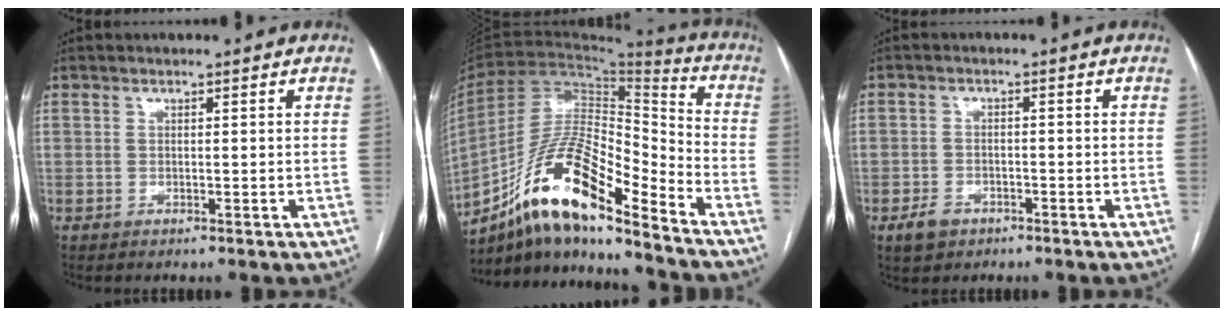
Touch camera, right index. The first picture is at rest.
{"total": 19.1, "force": [-12.6, 3.9, 13.8], "torque": [-0.266, 0.008, -0.225]}
{"total": 3.6, "force": [-2.1, 2.6, 1.3], "torque": [-0.022, 0.005, -0.029]}